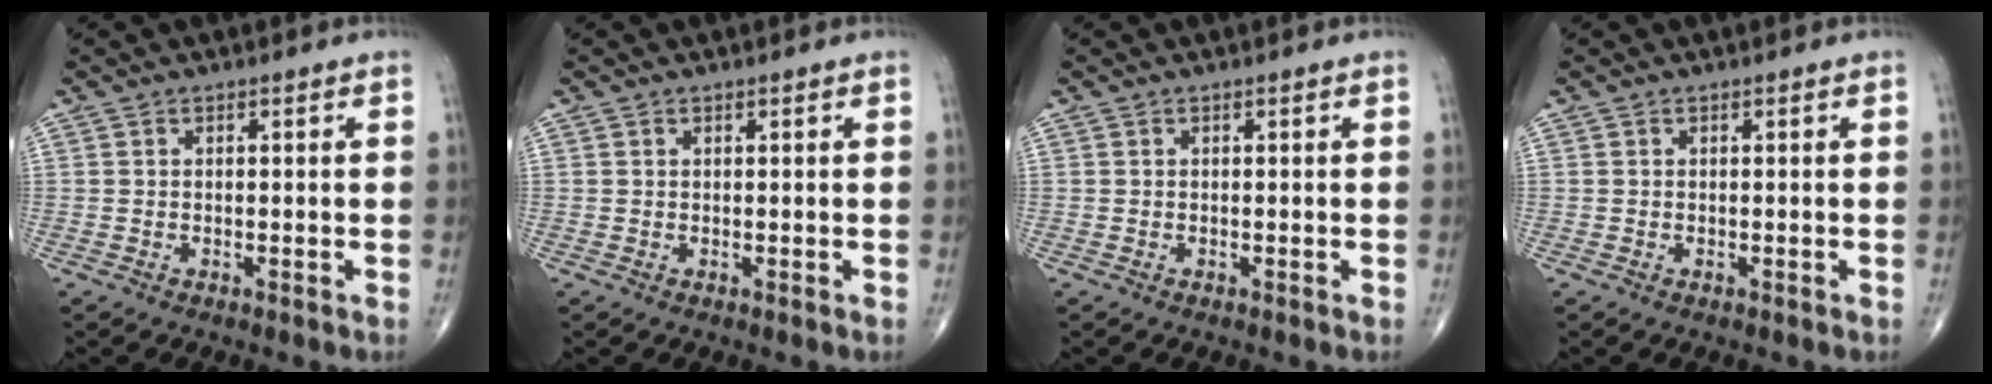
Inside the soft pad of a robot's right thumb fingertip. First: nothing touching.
{"total": 0.0}
{"total": 0.0}
{"total": 0.0}